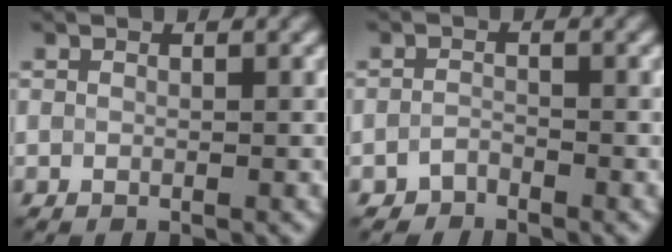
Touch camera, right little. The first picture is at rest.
{"total": 1.8, "force": [-1.5, -0.2, -0.9], "torque": [0.009, 0.002, -0.024]}